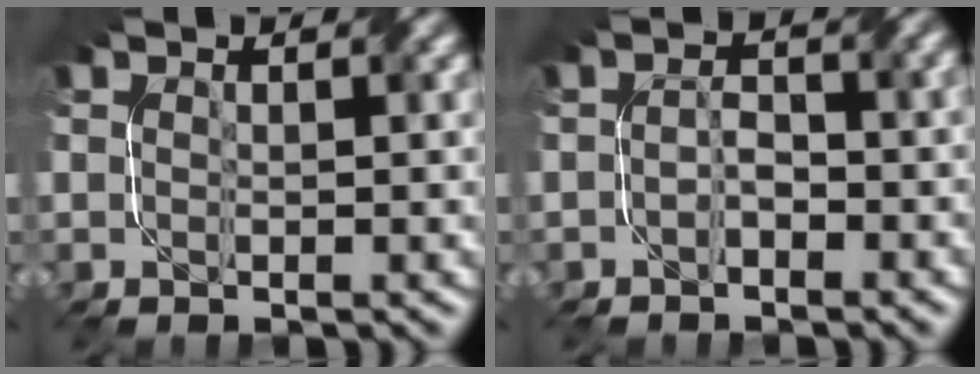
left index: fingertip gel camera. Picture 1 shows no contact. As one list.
[{"total": 1.9, "force": [-1.1, 0.9, 1.3], "torque": [-0.024, 0.003, -0.020]}]